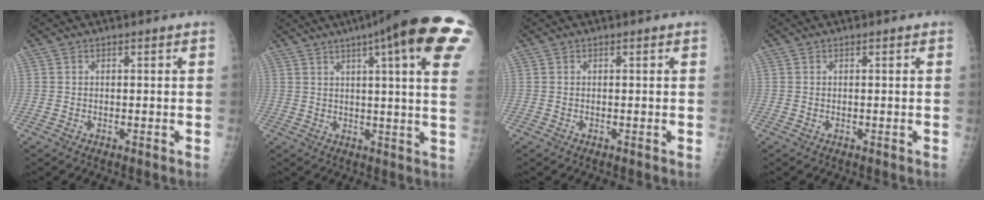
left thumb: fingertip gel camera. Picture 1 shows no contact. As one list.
[{"total": 23.0, "force": [11.8, 3.4, 19.5], "torque": [-0.230, -0.002, 0.138]}, {"total": 0.0}, {"total": 0.0}]